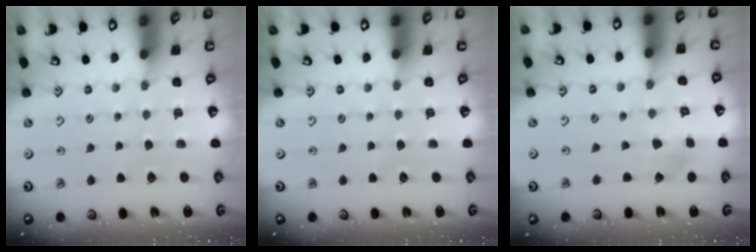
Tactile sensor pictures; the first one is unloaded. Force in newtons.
{"total": 0.0}
{"total": 2.3, "press": 2.3, "slide": 0.1}